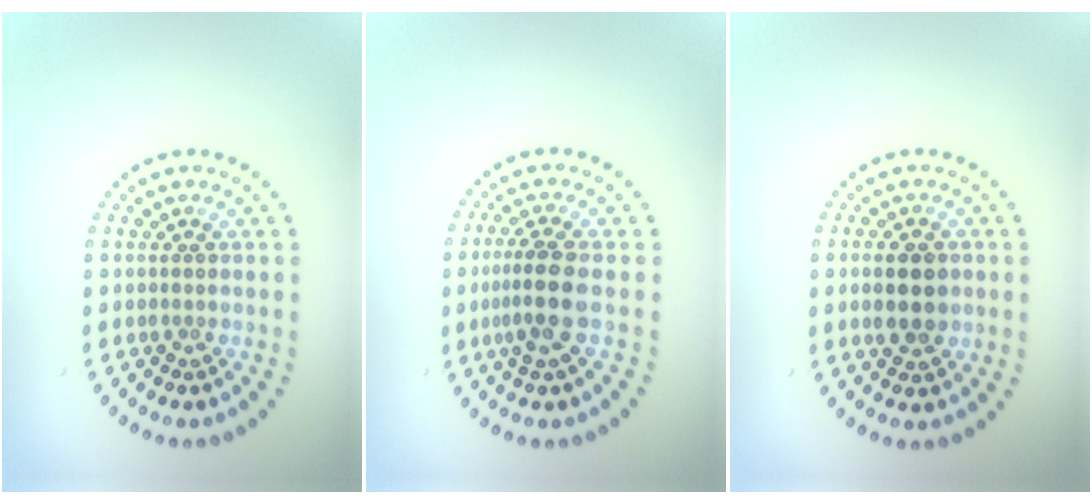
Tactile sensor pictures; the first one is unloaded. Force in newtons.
{"total": 3.7, "press": 3.3, "slide": 1.7}
{"total": 3.7, "press": 3.7, "slide": 0.3}